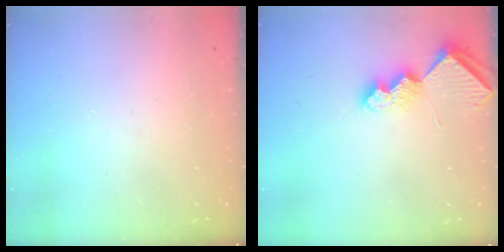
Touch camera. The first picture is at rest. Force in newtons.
{"total": 7.0, "press": 7.0, "slide": 0.4}